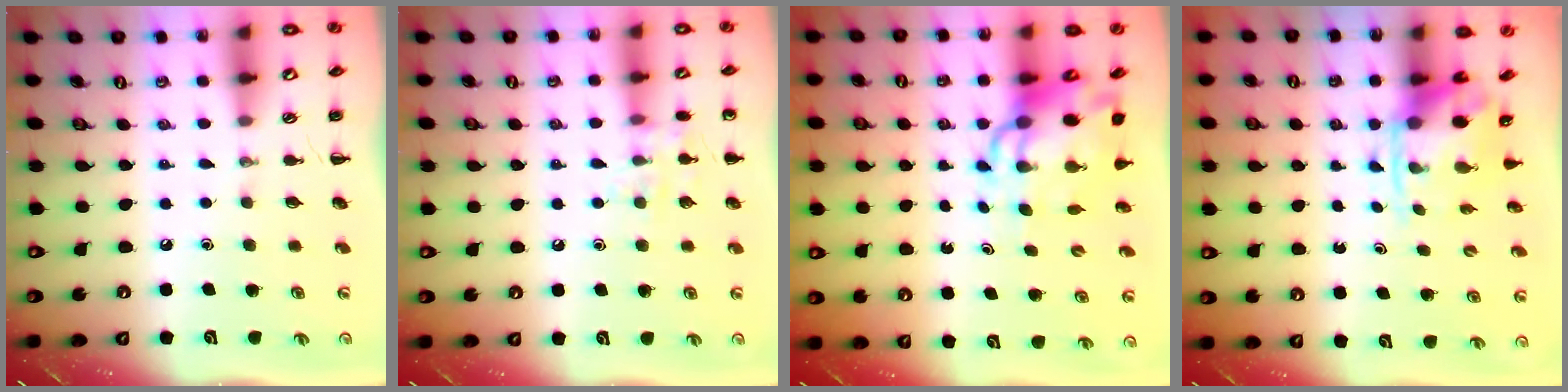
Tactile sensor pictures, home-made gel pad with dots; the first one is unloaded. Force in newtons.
{"total": 7.8, "press": 7.7, "slide": 0.9}
{"total": 11.3, "press": 10.9, "slide": 3.1}
{"total": 3.8, "press": 3.7, "slide": 0.8}